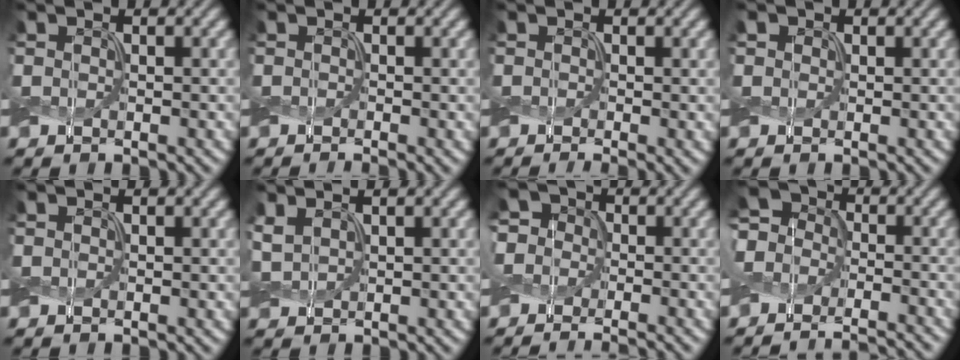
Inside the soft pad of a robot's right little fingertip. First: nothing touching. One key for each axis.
{"total": 0.0}
{"total": 0.8, "fx": 0.0, "fy": 0.5, "fz": 0.6, "tx": -0.008, "ty": 0.001, "tz": -0.005}
{"total": 1.0, "fx": 0.4, "fy": 0.8, "fz": 0.3, "tx": -0.007, "ty": 0.004, "tz": 0.004}
{"total": 0.0}
{"total": 1.9, "fx": 0.9, "fy": 1.0, "fz": 1.3, "tx": -0.036, "ty": 0.008, "tz": 0.020}
{"total": 5.5, "fx": -0.5, "fy": 4.9, "fz": 2.5, "tx": -0.032, "ty": 0.018, "tz": -0.056}
{"total": 8.1, "fx": -5.7, "fy": 5.0, "fz": 2.8, "tx": -0.037, "ty": -0.003, "tz": -0.097}